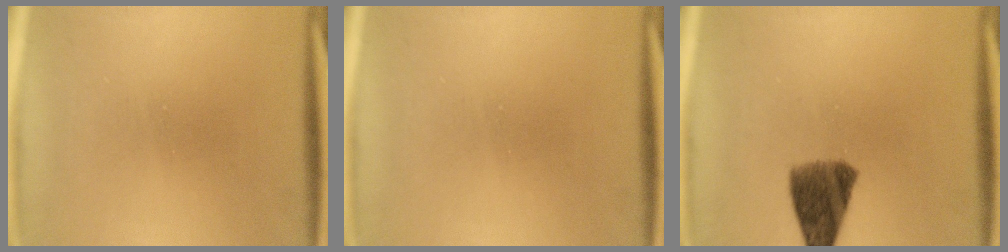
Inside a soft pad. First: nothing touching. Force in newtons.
{"total": 0.0}
{"total": 8.2}